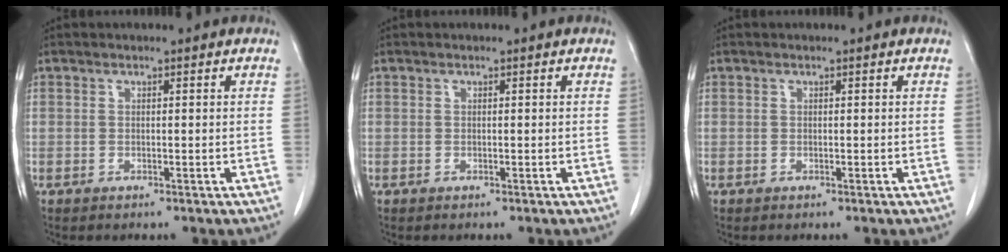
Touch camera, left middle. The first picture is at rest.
{"total": 0.0}
{"total": 0.0}